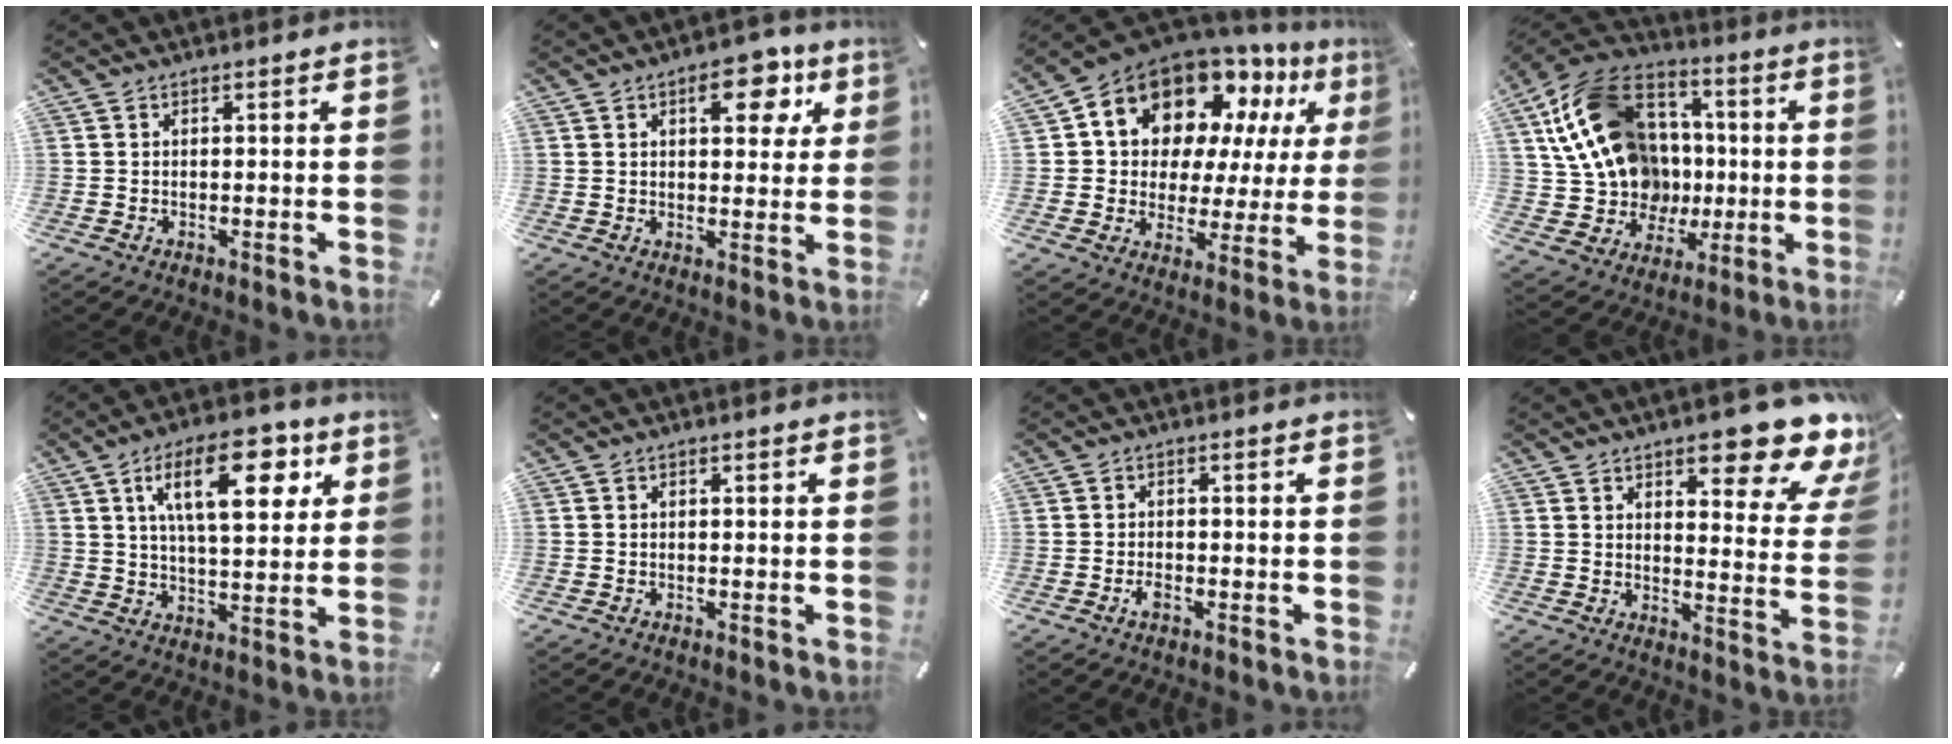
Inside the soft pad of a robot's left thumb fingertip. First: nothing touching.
{"total": 10.1, "force": [4.5, 5.7, 7.0], "torque": [-0.077, -0.013, 0.068]}
{"total": 15.1, "force": [11.0, 9.2, 4.9], "torque": [-0.099, -0.087, 0.199]}
{"total": 21.7, "force": [3.2, 18.2, 11.4], "torque": [-0.227, -0.011, 0.077]}
{"total": 17.7, "force": [7.6, 8.2, 13.8], "torque": [-0.213, -0.006, 0.121]}
{"total": 0.0}
{"total": 1.9, "force": [-1.1, 0.9, 1.3], "torque": [-0.031, 0.001, -0.022]}
{"total": 13.7, "force": [10.2, 4.1, 8.1], "torque": [-0.096, -0.079, 0.169]}